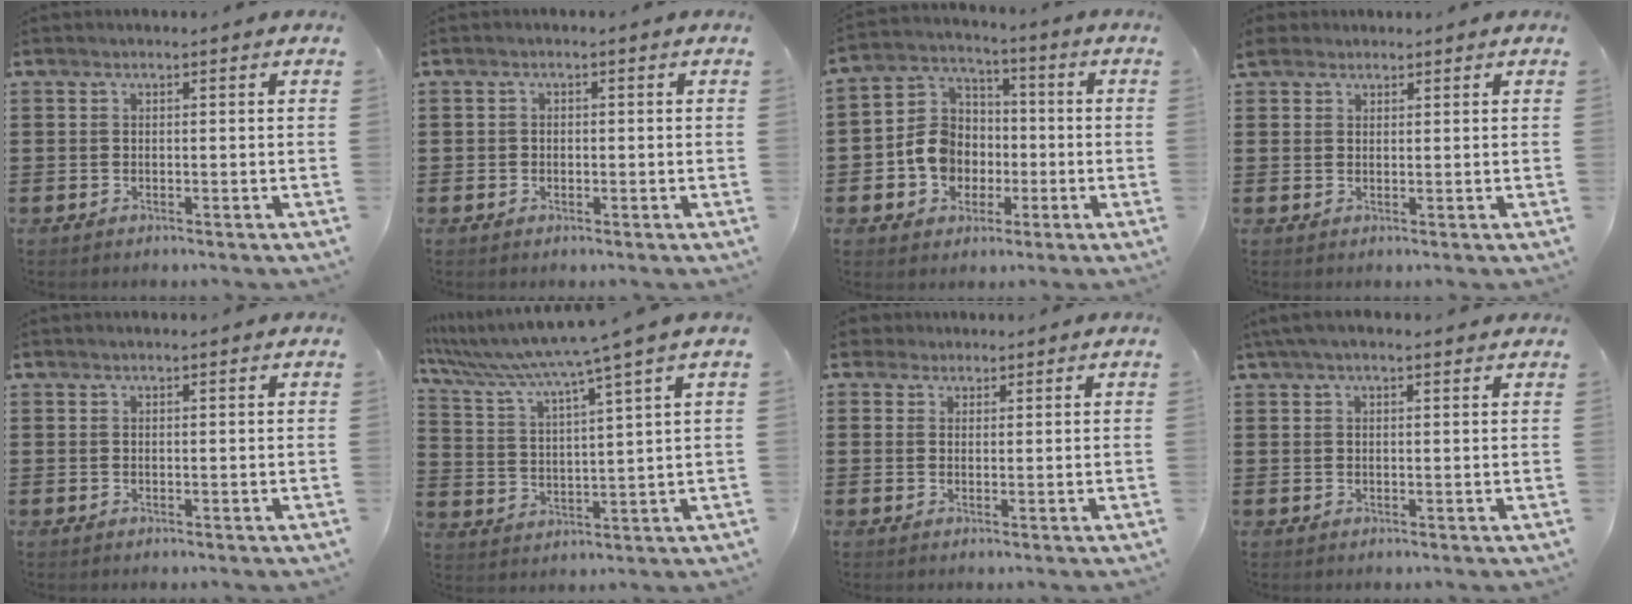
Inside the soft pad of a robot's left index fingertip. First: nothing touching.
{"total": 0.8, "force": [-0.2, 0.7, 0.3], "torque": [-0.009, 0.004, -0.005]}
{"total": 8.4, "force": [-1.9, 7.4, 3.6], "torque": [-0.108, 0.017, -0.040]}
{"total": 2.6, "force": [2.1, 1.4, 0.7], "torque": [-0.022, 0.009, 0.041]}
{"total": 0.6, "force": [0.4, -0.1, 0.4], "torque": [-0.006, -0.001, 0.009]}
{"total": 5.9, "force": [4.8, -1.3, 3.2], "torque": [-0.086, -0.046, 0.072]}
{"total": 2.4, "force": [1.9, 1.4, 0.1], "torque": [-0.012, 0.011, 0.036]}
{"total": 2.7, "force": [1.9, 0.7, 1.8], "torque": [-0.039, 0.006, 0.035]}